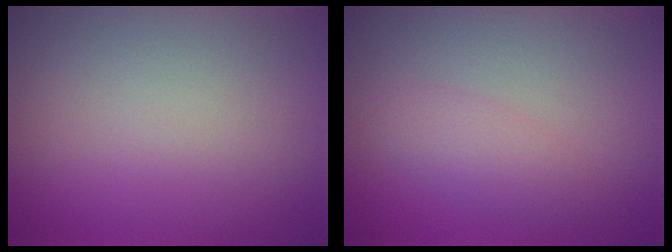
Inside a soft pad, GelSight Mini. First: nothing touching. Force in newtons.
{"total": 2.1, "press": 2.1, "slide": 0.1}